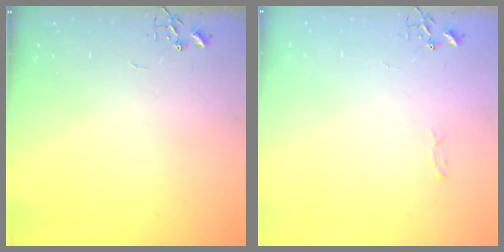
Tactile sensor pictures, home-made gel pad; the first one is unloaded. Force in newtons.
{"total": 2.8, "press": 2.8, "slide": 0.4}